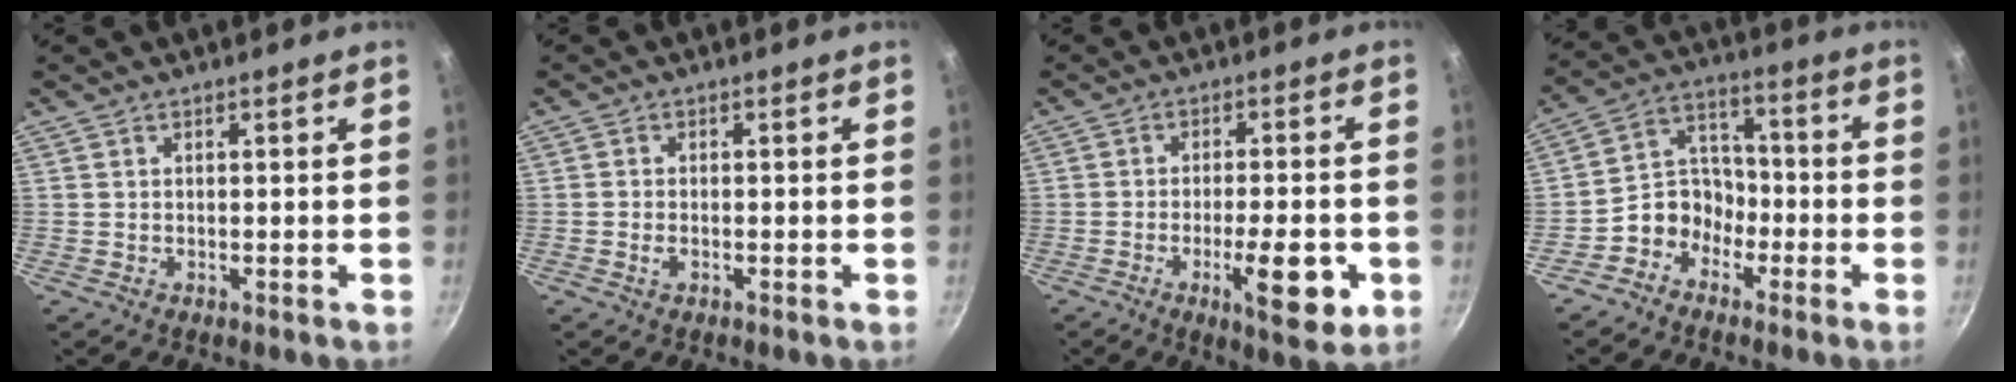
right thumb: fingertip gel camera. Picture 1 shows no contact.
{"total": 1.7, "force": [-0.7, 1.0, 1.2], "torque": [-0.031, 0.006, -0.017]}
{"total": 11.2, "force": [-3.7, 3.4, 10.0], "torque": [-0.133, 0.010, -0.049]}
{"total": 8.4, "force": [-4.4, 6.6, 2.9], "torque": [-0.011, 0.057, -0.098]}